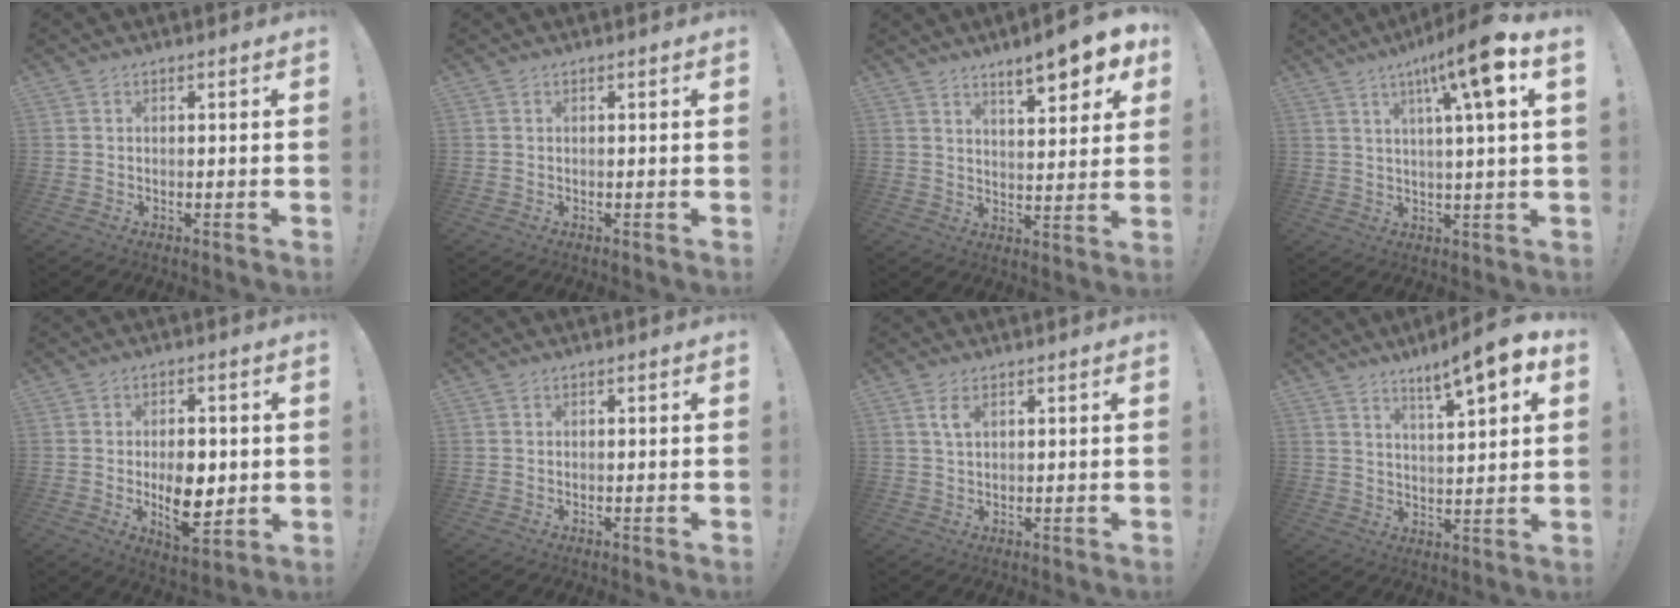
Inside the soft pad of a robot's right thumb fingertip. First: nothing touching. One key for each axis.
{"total": 0.0}
{"total": 10.6, "fx": 7.1, "fy": 2.1, "fz": 7.6, "tx": -0.102, "ty": -0.045, "tz": 0.113}
{"total": 13.1, "fx": 5.5, "fy": 0.9, "fz": 11.8, "tx": -0.189, "ty": -0.025, "tz": 0.073}
{"total": 11.3, "fx": -1.2, "fy": 6.5, "fz": 9.2, "tx": -0.131, "ty": -0.004, "tz": -0.017}
{"total": 0.0}
{"total": 3.2, "fx": 1.5, "fy": 1.2, "fz": 2.6, "tx": -0.042, "ty": -0.003, "tz": 0.023}
{"total": 10.2, "fx": 7.0, "fy": 1.1, "fz": 7.4, "tx": -0.114, "ty": -0.043, "tz": 0.111}